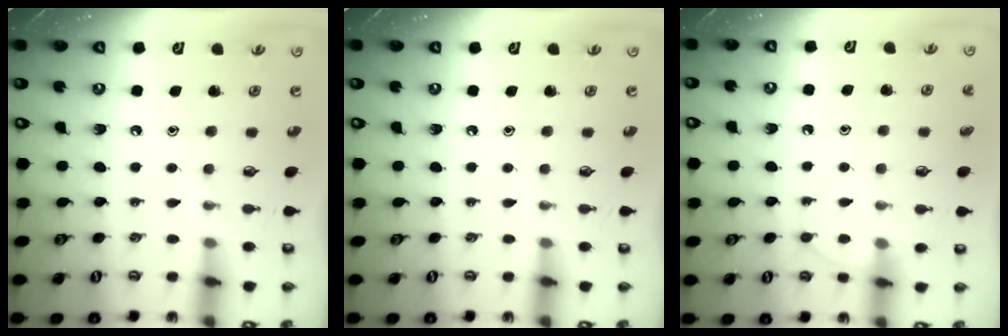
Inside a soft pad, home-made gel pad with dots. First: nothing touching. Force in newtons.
{"total": 0.0}
{"total": 6.2, "press": 6.1, "slide": 0.4}